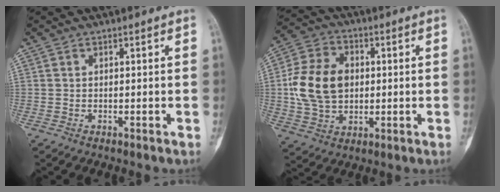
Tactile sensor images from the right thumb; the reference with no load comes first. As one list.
[{"total": 14.3, "force": [0.8, 10.4, 9.8], "torque": [-0.167, 0.012, 0.015]}]